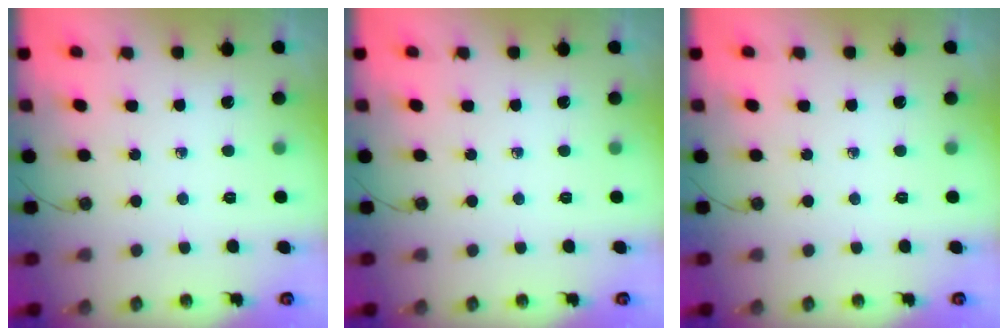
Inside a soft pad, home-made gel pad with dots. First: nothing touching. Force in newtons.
{"total": 0.0}
{"total": 0.0}